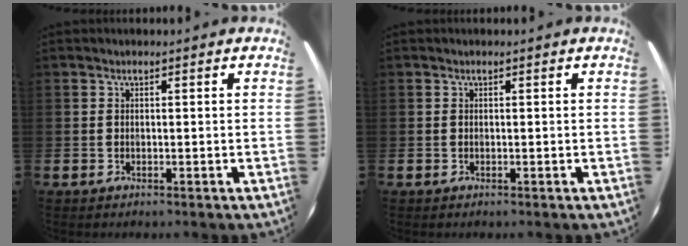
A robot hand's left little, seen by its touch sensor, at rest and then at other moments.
{"total": 0.0}